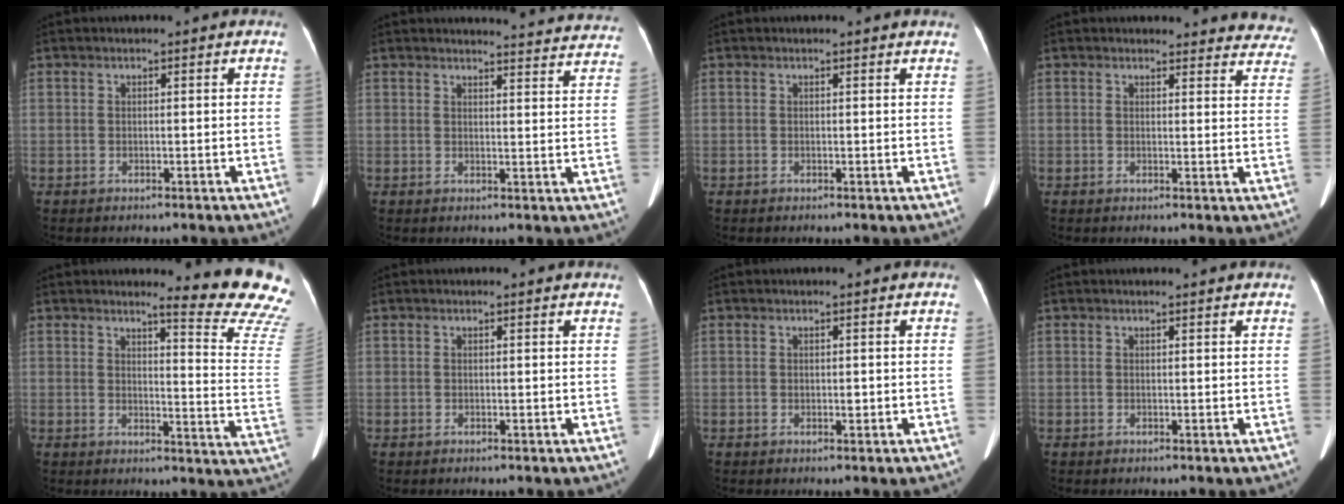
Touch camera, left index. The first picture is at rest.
{"total": 15.3, "force": [15.1, 1.7, 2.0], "torque": [0.006, -0.060, 0.141]}
{"total": 1.6, "force": [1.5, 0.4, 0.3], "torque": [-0.018, 0.006, 0.007]}
{"total": 13.3, "force": [12.7, 3.7, 0.9], "torque": [0.041, -0.051, 0.101]}
{"total": 13.7, "force": [13.1, -0.6, 4.0], "torque": [-0.034, -0.133, 0.123]}
{"total": 1.1, "force": [1.0, 0.3, 0.2], "torque": [-0.016, 0.006, 0.006]}
{"total": 0.8, "force": [0.0, 0.5, 0.6], "torque": [-0.009, 0.000, 0.000]}
{"total": 2.1, "force": [2.0, 0.2, 0.5], "torque": [-0.014, 0.009, 0.019]}